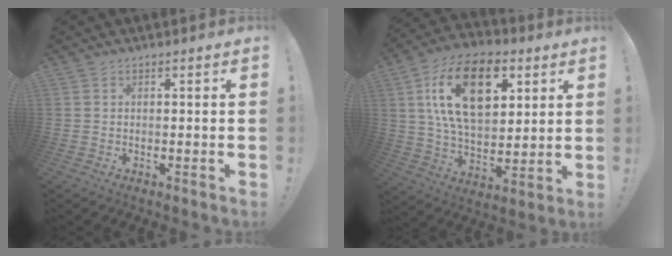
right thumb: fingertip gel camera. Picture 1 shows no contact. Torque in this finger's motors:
{"motor_torque": [1.72, 3.29, 0.58, 0.13, 0.18]}